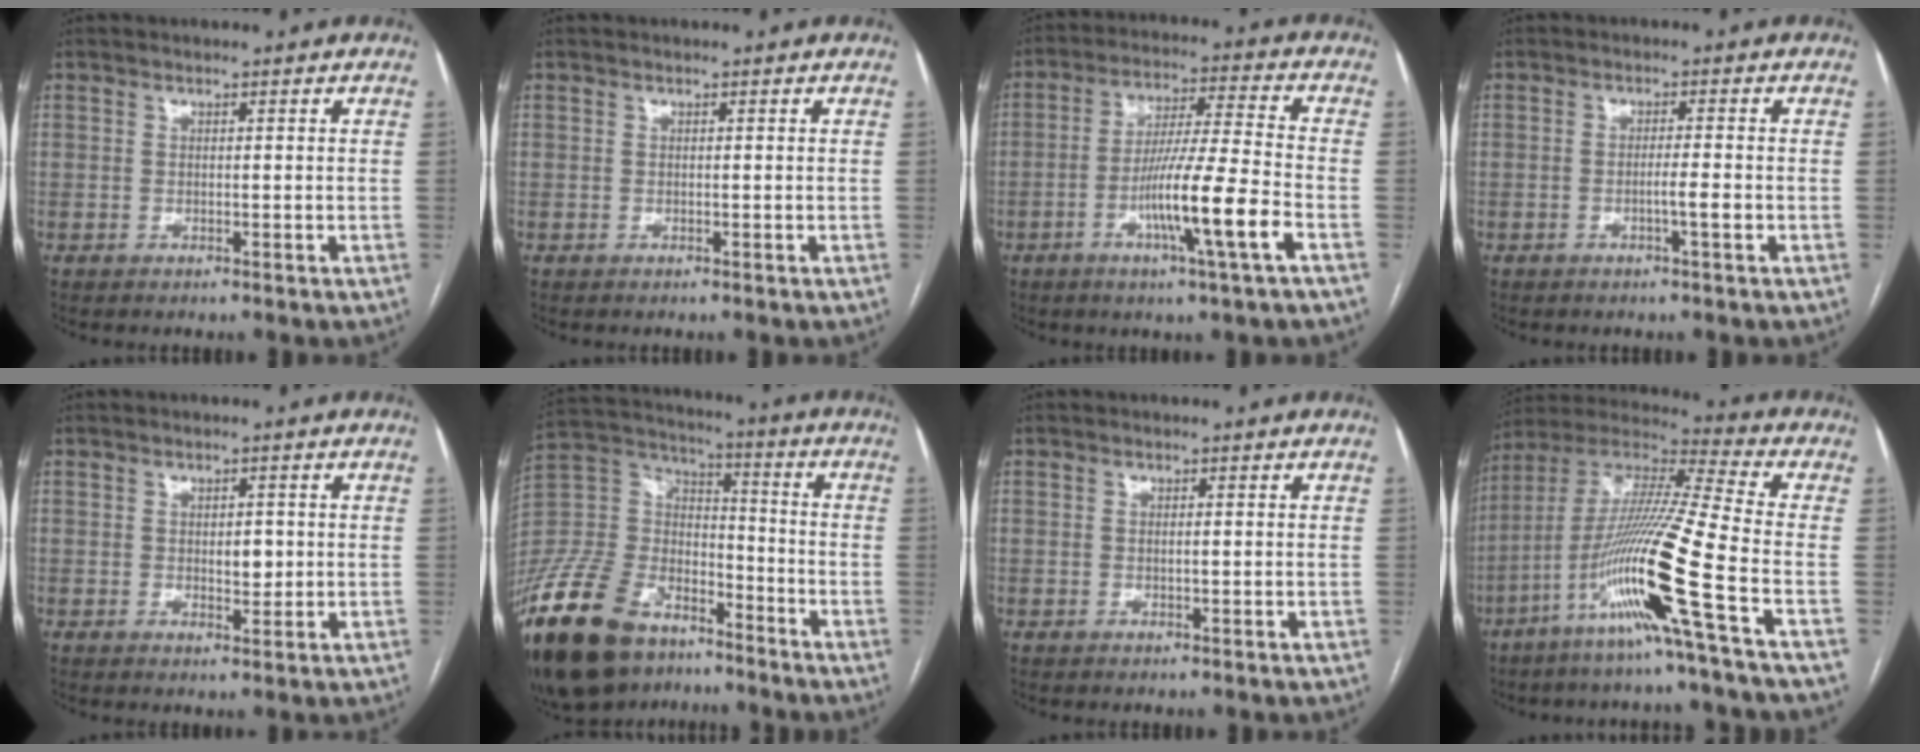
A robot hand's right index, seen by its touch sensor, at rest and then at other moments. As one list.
[{"total": 0.0}, {"total": 12.6, "force": [-4.8, -1.1, 11.6], "torque": [-0.207, -0.010, -0.088]}, {"total": 2.5, "force": [-0.9, -0.3, 2.3], "torque": [-0.036, -0.001, -0.018]}, {"total": 2.7, "force": [0.1, 1.4, 2.3], "torque": [-0.031, -0.001, 0.004]}, {"total": 26.9, "force": [-18.5, 14.0, 13.6], "torque": [-0.376, -0.018, -0.336]}, {"total": 0.7, "force": [0.0, 0.1, 0.7], "torque": [-0.013, 0.000, 0.001]}, {"total": 18.9, "force": [-7.6, -1.9, 17.2], "torque": [-0.349, -0.020, -0.154]}]